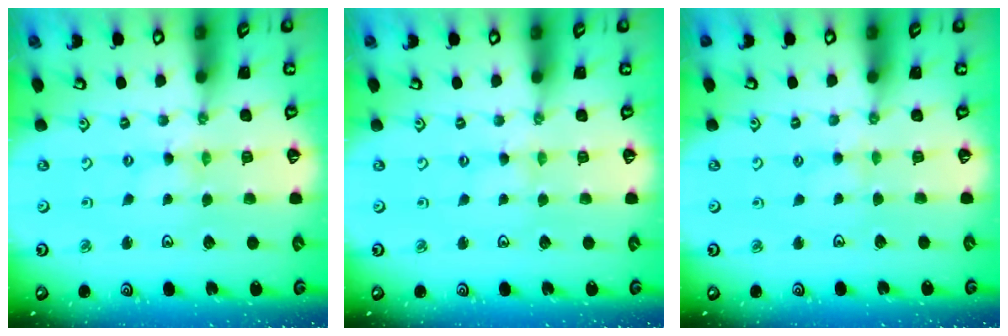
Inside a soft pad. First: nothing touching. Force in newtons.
{"total": 0.7, "press": 0.7, "slide": 0.1}
{"total": 1.9, "press": 1.9, "slide": 0.3}